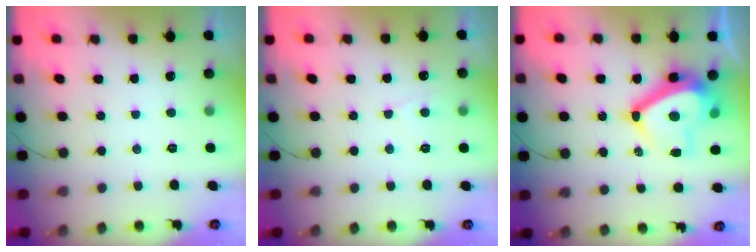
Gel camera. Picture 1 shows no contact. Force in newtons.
{"total": 3.6, "press": 3.6, "slide": 0.3}
{"total": 13.0, "press": 12.7, "slide": 2.8}